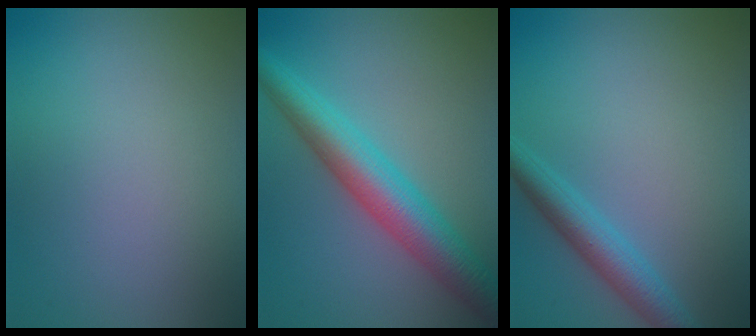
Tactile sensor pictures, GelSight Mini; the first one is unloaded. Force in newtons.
{"total": 6.6, "press": 6.6, "slide": 0.3}
{"total": 3.4, "press": 3.4, "slide": 0.2}